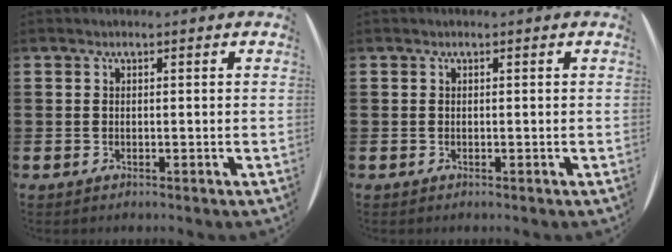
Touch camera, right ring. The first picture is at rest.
{"total": 0.0}